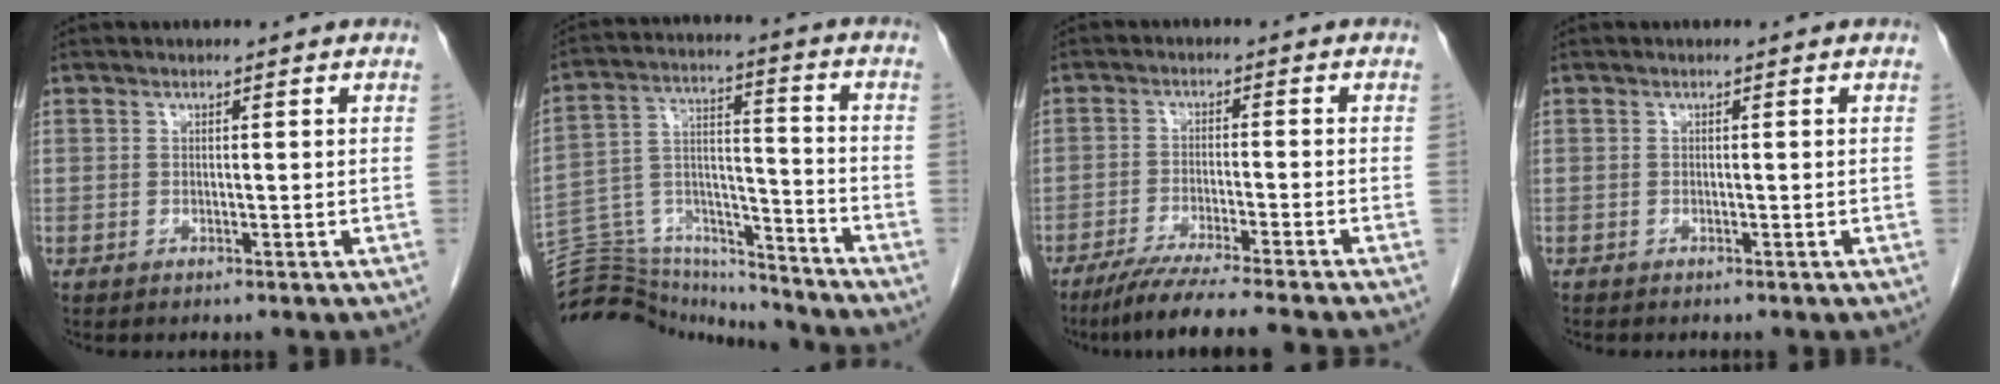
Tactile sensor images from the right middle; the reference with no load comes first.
{"total": 18.3, "force": [-17.9, 3.1, 2.5], "torque": [-0.055, 0.048, -0.281]}
{"total": 10.3, "force": [-8.7, -1.2, 5.3], "torque": [-0.065, -0.033, -0.139]}
{"total": 0.0}